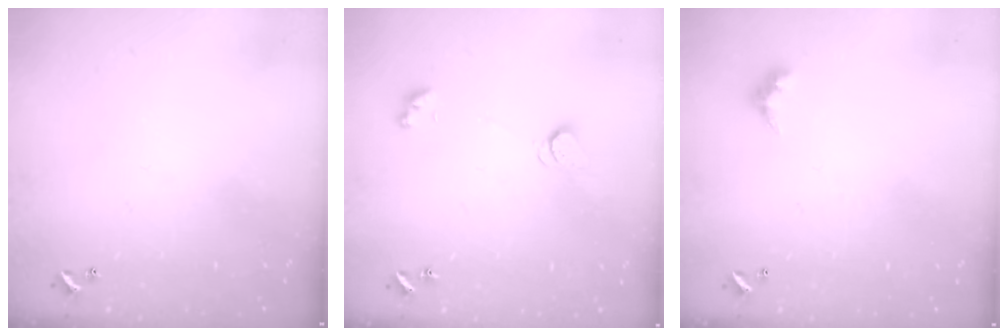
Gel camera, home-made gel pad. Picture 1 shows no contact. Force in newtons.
{"total": 2.5, "press": 2.4, "slide": 0.3}
{"total": 2.4, "press": 2.4, "slide": 0.5}